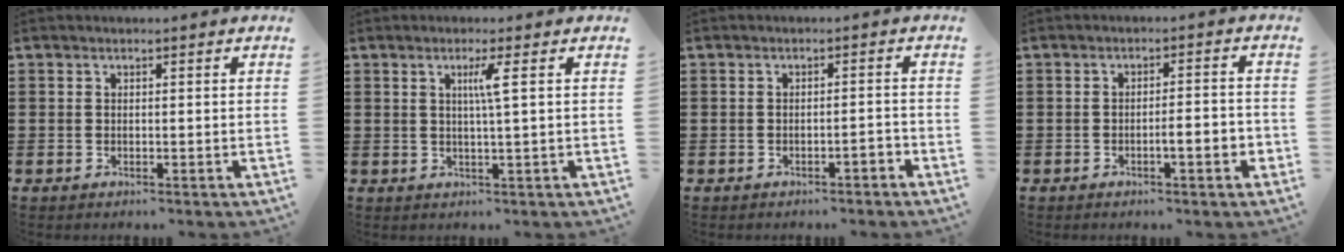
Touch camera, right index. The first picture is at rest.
{"total": 2.9, "force": [0.7, -0.6, 2.7], "torque": [-0.053, -0.005, 0.007]}
{"total": 1.6, "force": [-1.2, 0.2, 1.0], "torque": [-0.020, 0.000, -0.024]}
{"total": 3.7, "force": [-1.4, 0.4, 3.4], "torque": [-0.055, 0.001, -0.026]}